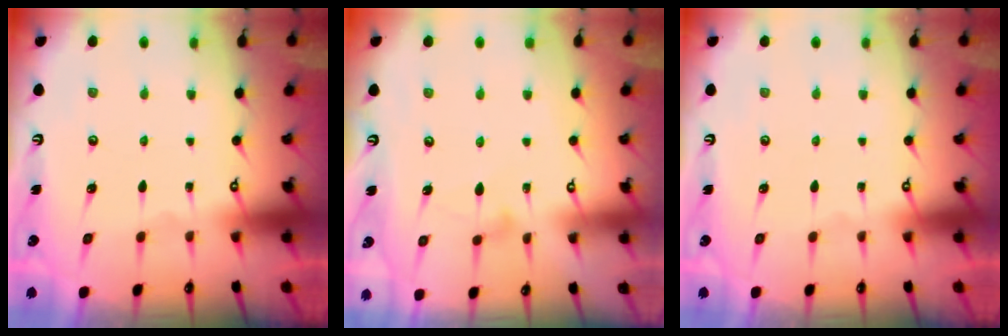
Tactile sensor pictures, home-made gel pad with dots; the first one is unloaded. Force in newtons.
{"total": 7.7, "press": 7.7, "slide": 0.5}
{"total": 0.0}